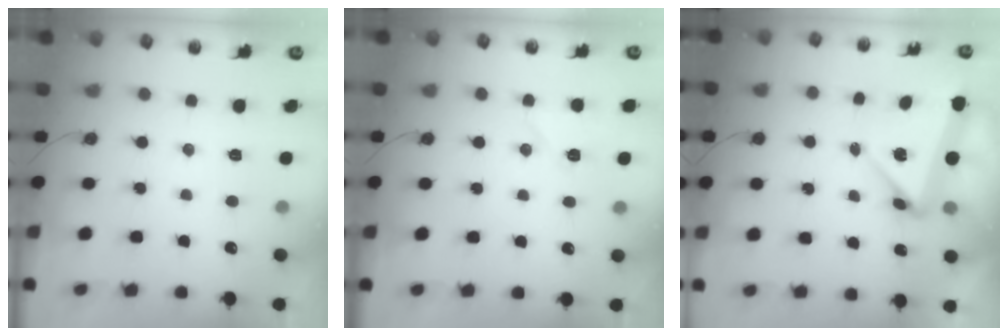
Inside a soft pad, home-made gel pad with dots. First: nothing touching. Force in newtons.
{"total": 6.4, "press": 6.4, "slide": 0.5}
{"total": 5.7, "press": 4.8, "slide": 3.1}